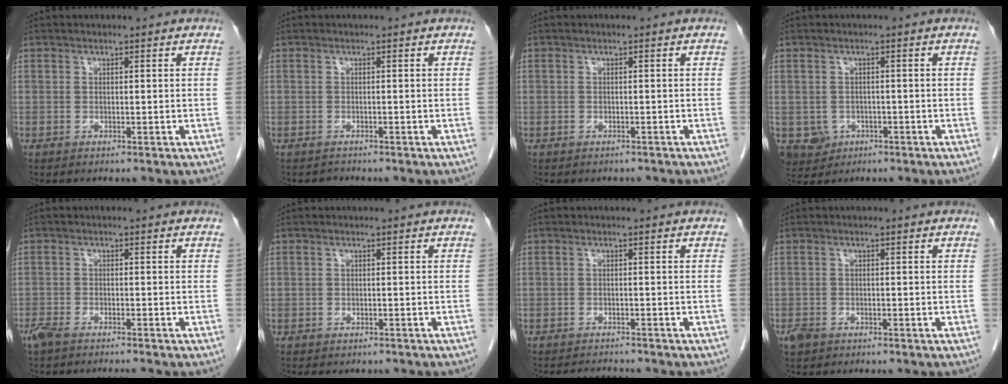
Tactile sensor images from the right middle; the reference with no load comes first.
{"total": 0.6, "force": [-0.6, 0.1, -0.2], "torque": [0.000, -0.003, -0.010]}
{"total": 1.9, "force": [-1.6, 1.1, 0.0], "torque": [-0.005, 0.002, -0.024]}
{"total": 4.6, "force": [-1.8, 4.1, 1.1], "torque": [-0.022, 0.001, -0.021]}
{"total": 5.6, "force": [-4.8, 0.6, 2.7], "torque": [-0.044, -0.009, -0.080]}
{"total": 2.8, "force": [-2.3, 1.5, 0.4], "torque": [-0.008, 0.002, -0.031]}
{"total": 2.9, "force": [-2.9, 0.2, 0.3], "torque": [-0.003, -0.010, -0.044]}
{"total": 2.2, "force": [-1.5, 1.3, 0.9], "torque": [-0.024, 0.000, -0.022]}